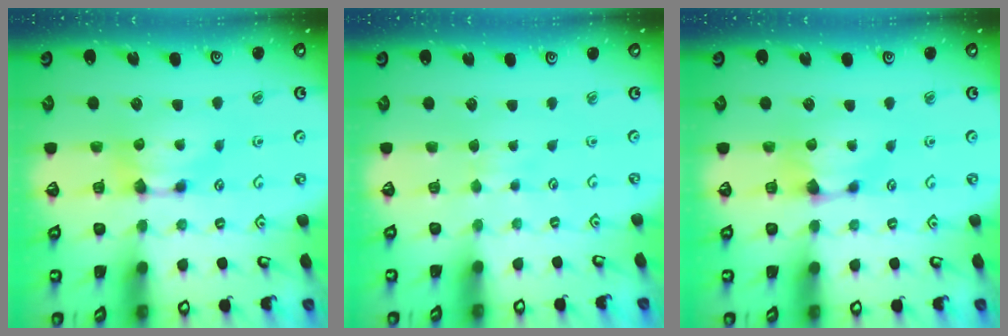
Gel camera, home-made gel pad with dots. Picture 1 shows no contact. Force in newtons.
{"total": 2.8, "press": 2.7, "slide": 0.4}
{"total": 1.1, "press": 0.9, "slide": 0.5}